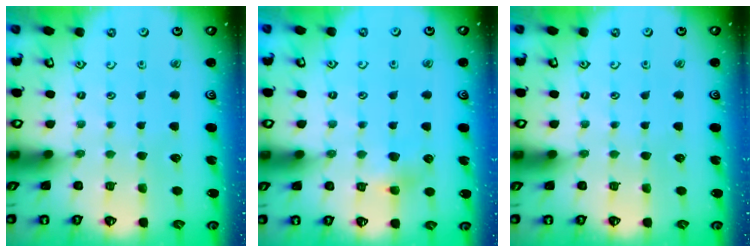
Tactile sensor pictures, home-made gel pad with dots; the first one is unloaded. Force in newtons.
{"total": 5.7, "press": 5.7, "slide": 0.8}
{"total": 0.0}